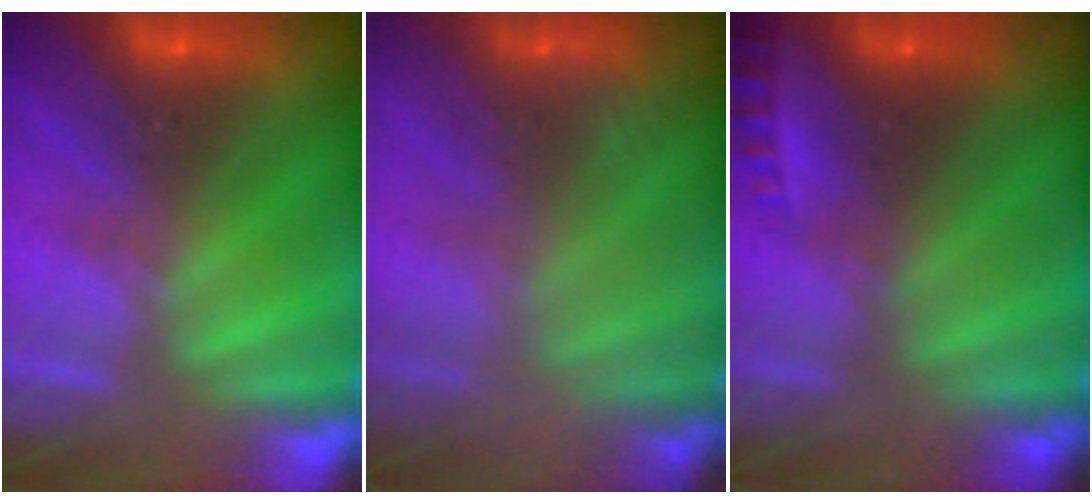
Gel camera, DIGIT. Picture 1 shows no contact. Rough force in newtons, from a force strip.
{"total": 2.6}
{"total": 2.3}